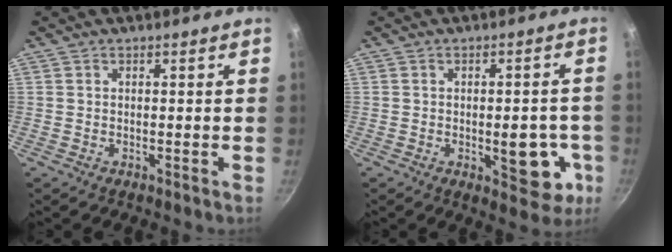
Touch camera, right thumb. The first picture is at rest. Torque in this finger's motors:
{"motor_torque": [1.29, 0.92, 1.37, -0.87, 0.10]}